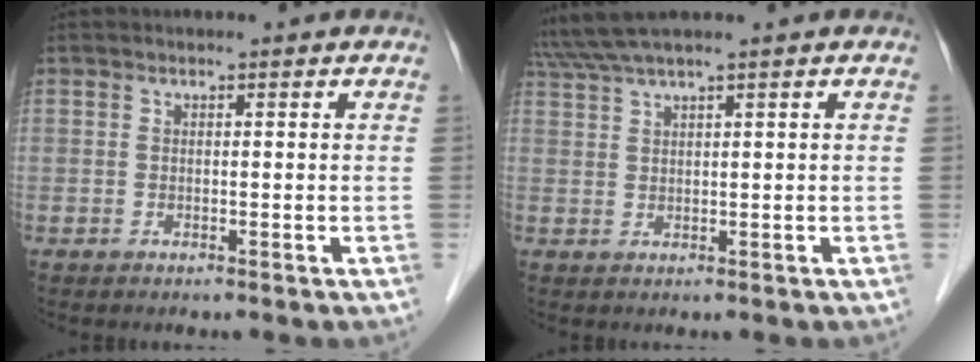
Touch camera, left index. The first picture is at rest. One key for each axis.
{"total": 3.8, "fx": 3.2, "fy": -1.2, "fz": 1.8, "tx": -0.046, "ty": 0.021, "tz": 0.071}